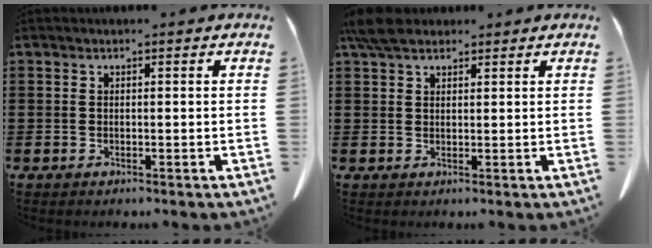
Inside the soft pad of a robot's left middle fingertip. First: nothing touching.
{"total": 4.4, "force": [3.4, 1.7, 2.1], "torque": [-0.051, 0.001, 0.067]}